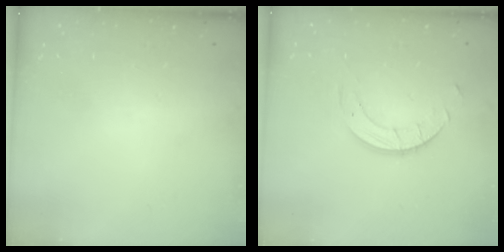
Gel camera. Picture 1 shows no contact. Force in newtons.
{"total": 5.1, "press": 5.1, "slide": 0.3}